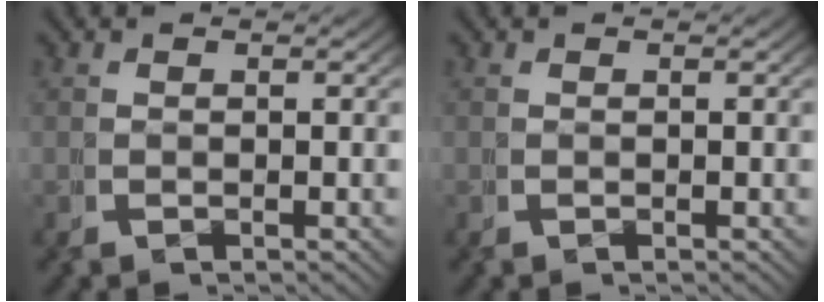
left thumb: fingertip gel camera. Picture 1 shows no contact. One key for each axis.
{"total": 0.0}